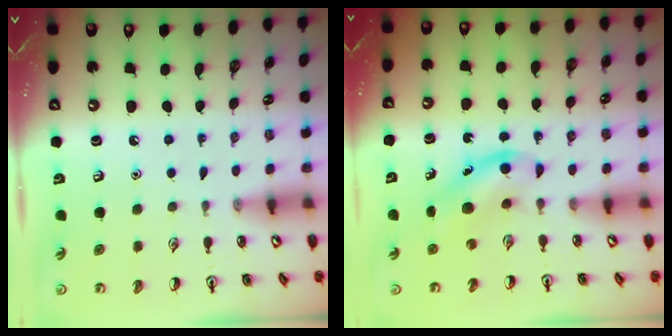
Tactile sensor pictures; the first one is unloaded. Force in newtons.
{"total": 4.5, "press": 4.4, "slide": 1.1}